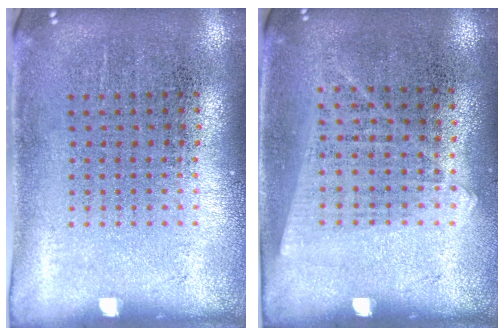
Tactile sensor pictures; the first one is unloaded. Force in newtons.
{"total": 1.2, "press": 1.0, "slide": 0.5}